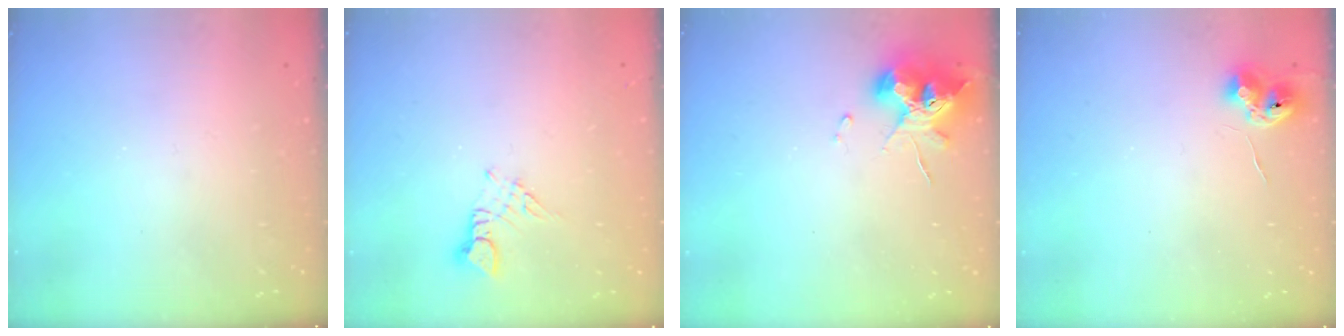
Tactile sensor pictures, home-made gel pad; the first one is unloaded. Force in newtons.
{"total": 3.0, "press": 3.0, "slide": 0.3}
{"total": 10.8, "press": 10.8, "slide": 1.4}
{"total": 7.4, "press": 7.4, "slide": 0.7}